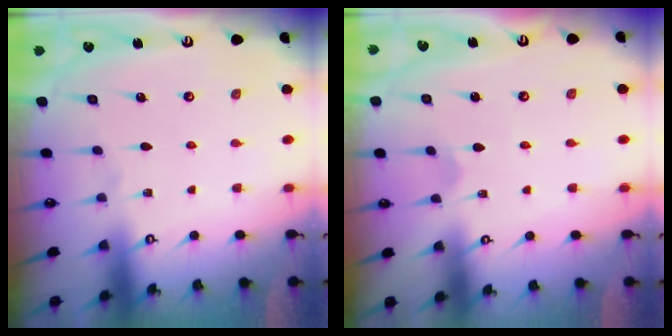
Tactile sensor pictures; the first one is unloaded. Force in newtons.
{"total": 1.6, "press": 1.6, "slide": 0.1}